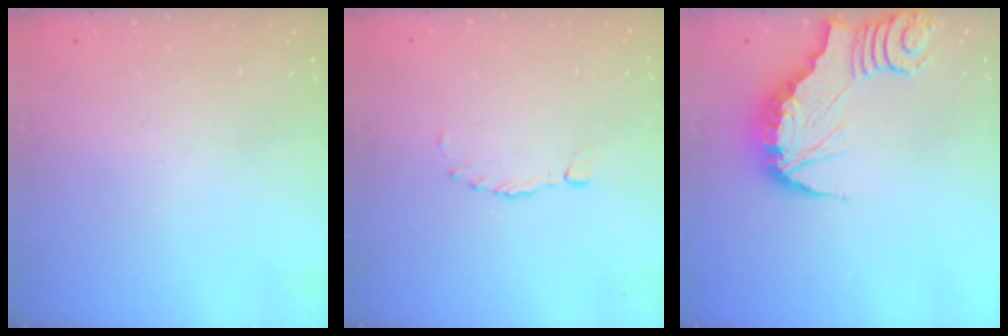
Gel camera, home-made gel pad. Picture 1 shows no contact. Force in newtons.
{"total": 0.0}
{"total": 2.2, "press": 2.2, "slide": 0.2}